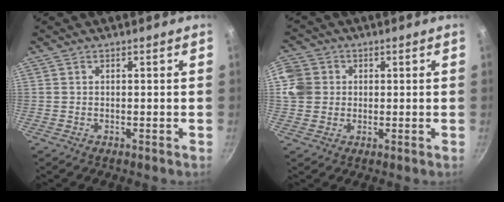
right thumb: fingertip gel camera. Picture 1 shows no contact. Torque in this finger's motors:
{"motor_torque": [0.19, 1.52, 0.29, -0.09, 0.04]}